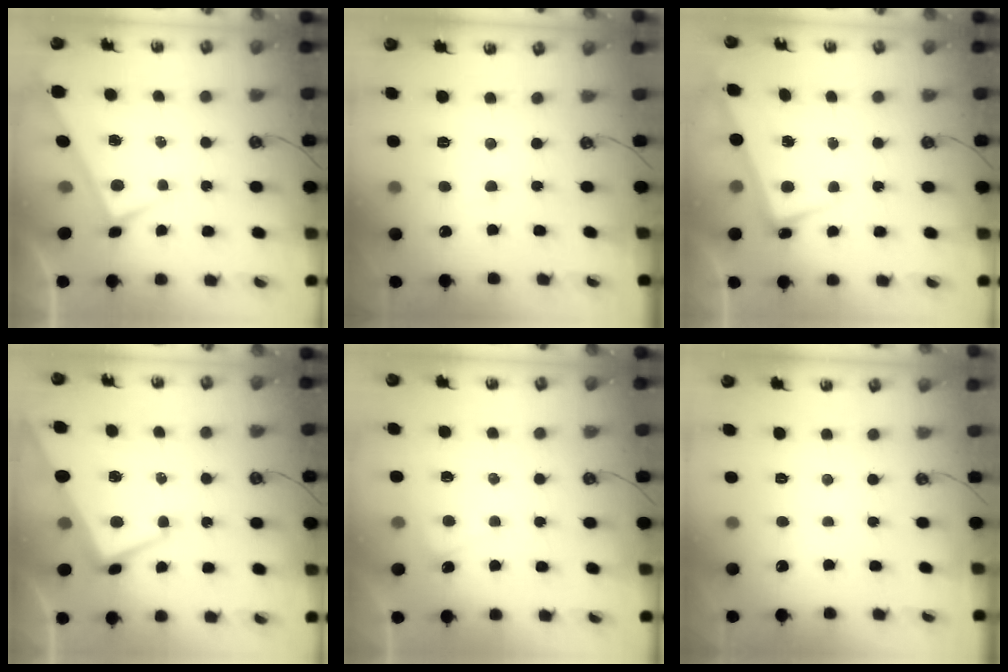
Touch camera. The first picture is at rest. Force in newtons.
{"total": 3.7, "press": 3.6, "slide": 0.3}
{"total": 2.6, "press": 2.4, "slide": 0.9}
{"total": 0.8, "press": 0.2, "slide": 0.8}
{"total": 4.3, "press": 4.3, "slide": 0.2}
{"total": 0.0}